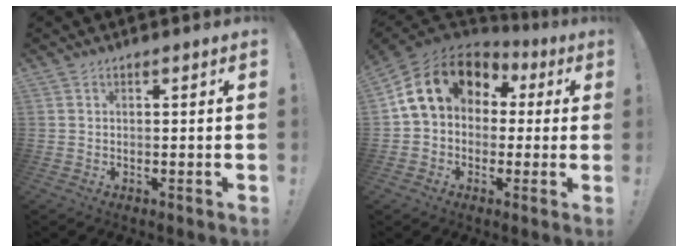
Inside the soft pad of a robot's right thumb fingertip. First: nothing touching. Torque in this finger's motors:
{"motor_torque": [2.38, 2.48, 1.35, -0.04, 0.07]}